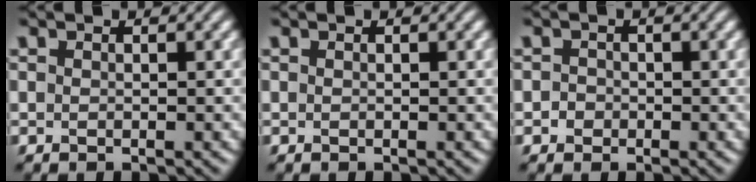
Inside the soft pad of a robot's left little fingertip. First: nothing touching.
{"total": 0.0}
{"total": 1.0, "force": [-0.3, 1.0, 0.2], "torque": [0.002, -0.001, -0.010]}